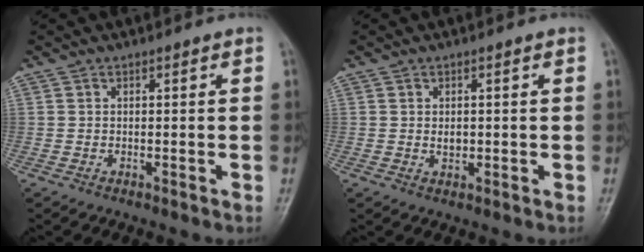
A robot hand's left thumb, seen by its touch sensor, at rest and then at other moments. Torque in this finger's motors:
{"motor_torque": [-0.04, 0.08, 0.14, 0.01, 0.01]}